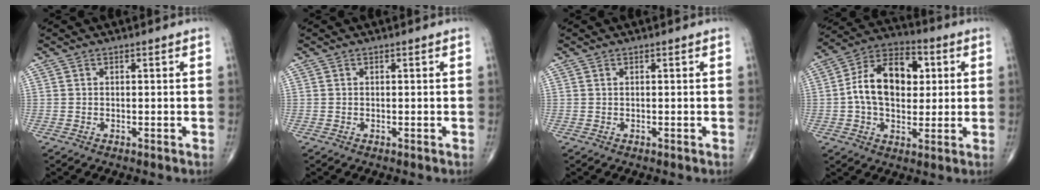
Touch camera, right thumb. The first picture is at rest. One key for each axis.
{"total": 0.0}
{"total": 0.0}
{"total": 16.5, "fx": 2.6, "fy": 10.5, "fz": 12.5, "tx": -0.186, "ty": 0.017, "tz": 0.034}